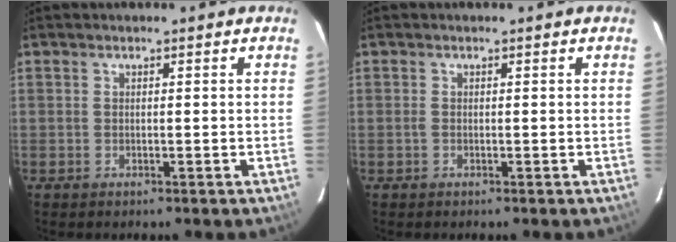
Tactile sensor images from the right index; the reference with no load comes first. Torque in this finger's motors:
{"motor_torque": [0.10, -0.02, 0.08, 0.03]}